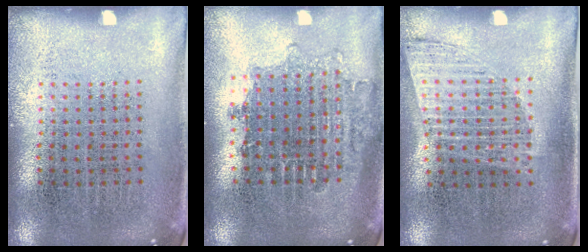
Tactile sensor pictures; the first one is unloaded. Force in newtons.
{"total": 1.6, "press": 1.3, "slide": 0.9}
{"total": 1.0, "press": 1.0, "slide": 0.1}